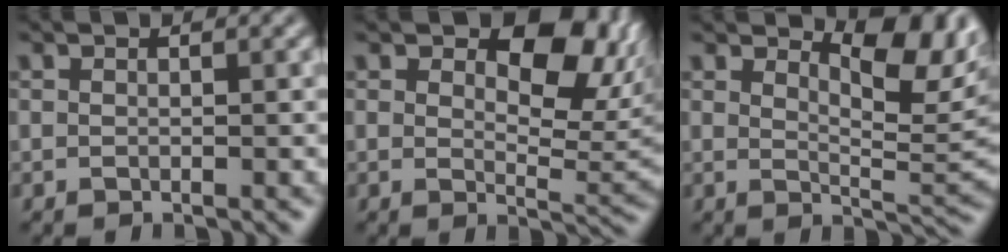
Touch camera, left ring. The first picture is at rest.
{"total": 8.3, "force": [3.8, 4.3, 6.0], "torque": [-0.078, -0.002, 0.058]}
{"total": 5.3, "force": [3.1, 1.9, 3.9], "torque": [-0.053, -0.010, 0.043]}